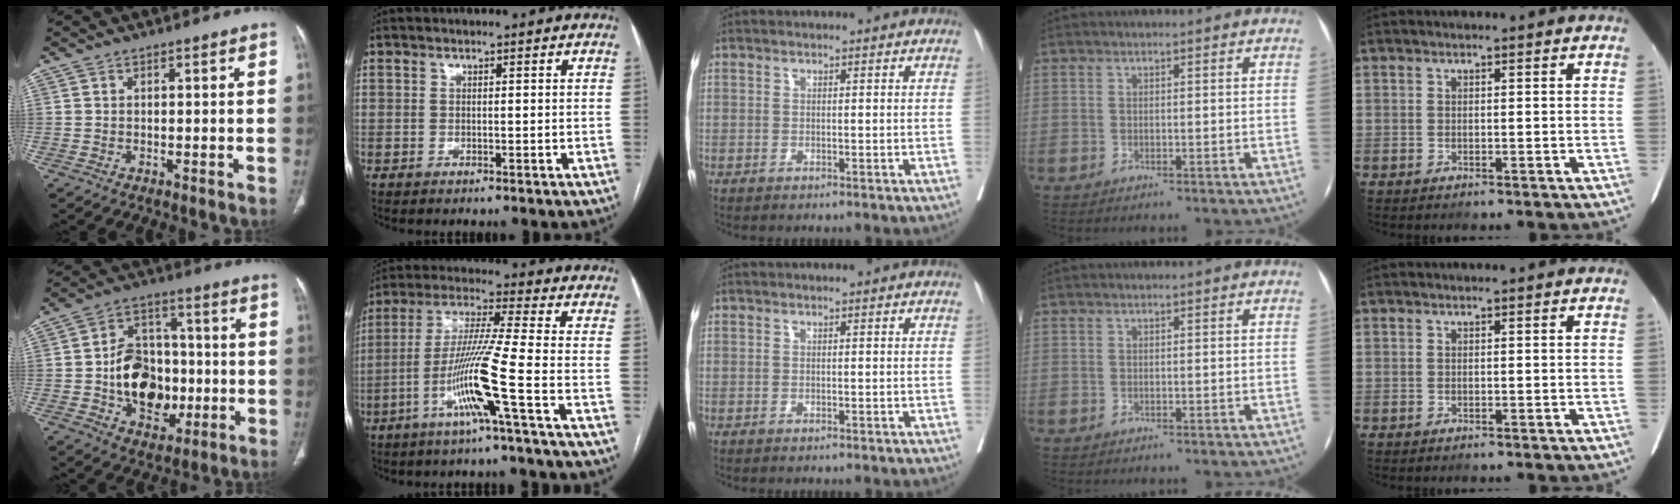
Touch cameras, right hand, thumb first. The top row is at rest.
{"thumb": {"total": 16.0, "force": [-2.4, 11.5, 10.7], "torque": [-0.120, 0.026, -0.030]}, "index": {"total": 11.4, "force": [-4.5, -2.1, 10.3], "torque": [-0.204, -0.008, -0.092]}}